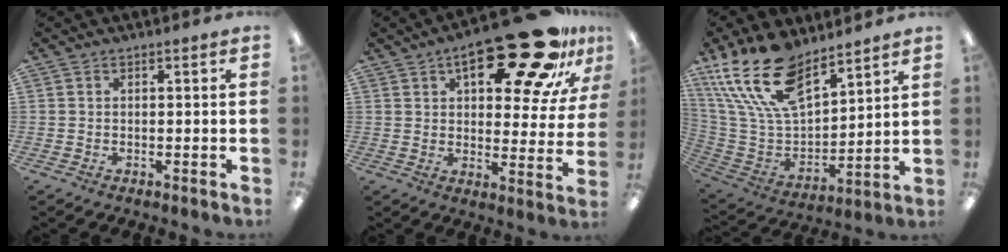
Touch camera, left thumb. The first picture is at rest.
{"total": 23.8, "force": [14.1, 9.4, 16.7], "torque": [-0.228, -0.072, 0.225]}
{"total": 21.3, "force": [14.4, 10.4, 11.8], "torque": [-0.256, -0.083, 0.263]}